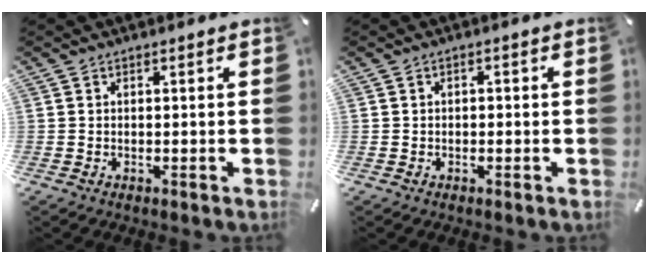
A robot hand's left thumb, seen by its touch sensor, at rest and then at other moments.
{"total": 0.9, "force": [-0.3, 0.7, 0.4], "torque": [-0.009, 0.004, -0.008]}